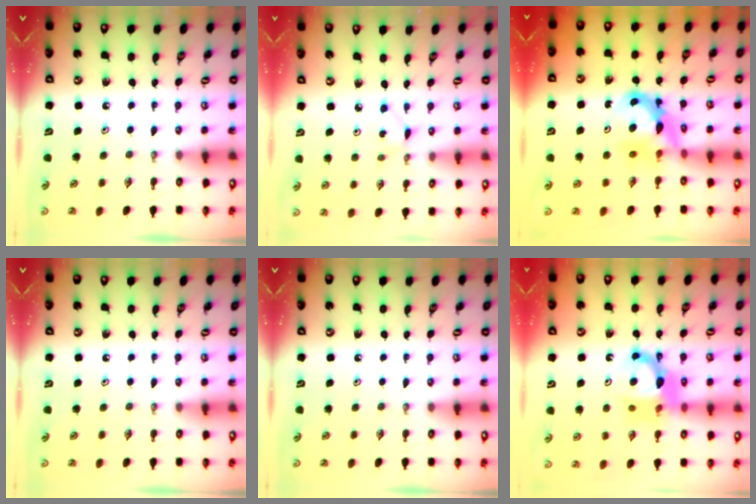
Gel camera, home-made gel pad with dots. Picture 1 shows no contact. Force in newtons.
{"total": 2.4, "press": 2.4, "slide": 0.3}
{"total": 7.5, "press": 7.4, "slide": 1.0}
{"total": 0.0}
{"total": 0.0}
{"total": 11.4, "press": 11.3, "slide": 1.5}